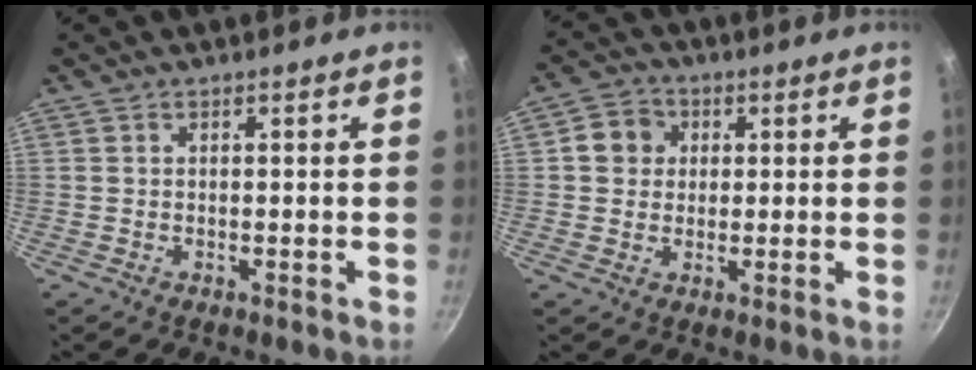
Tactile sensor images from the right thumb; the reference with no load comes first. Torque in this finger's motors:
{"motor_torque": [0.22, 1.43, 0.67, -0.35, 0.00]}